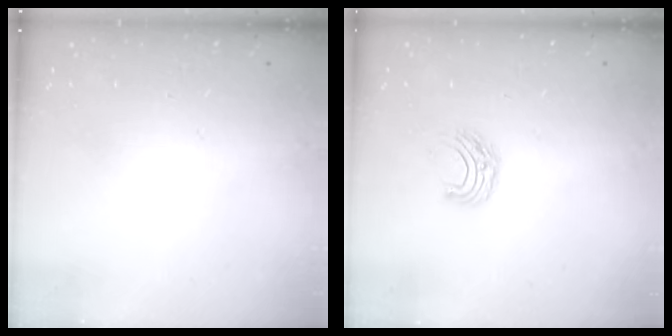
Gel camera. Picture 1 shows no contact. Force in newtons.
{"total": 6.2, "press": 6.2, "slide": 0.5}